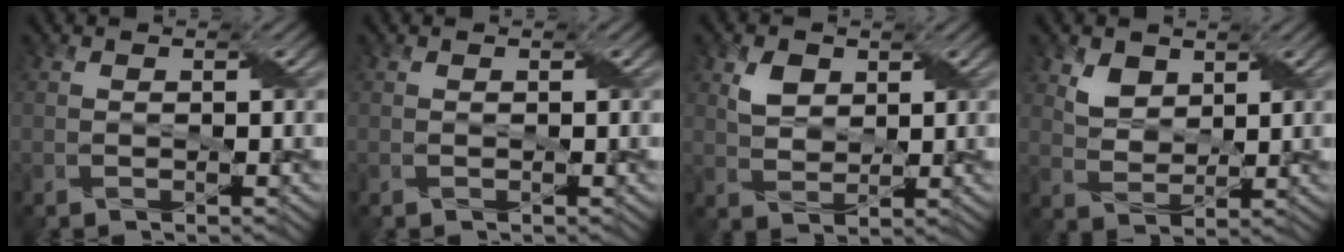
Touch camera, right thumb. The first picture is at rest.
{"total": 0.0}
{"total": 3.6, "force": [1.7, 2.6, 2.0], "torque": [-0.047, 0.001, 0.033]}
{"total": 3.7, "force": [2.2, 2.5, 1.7], "torque": [-0.046, -0.005, 0.041]}